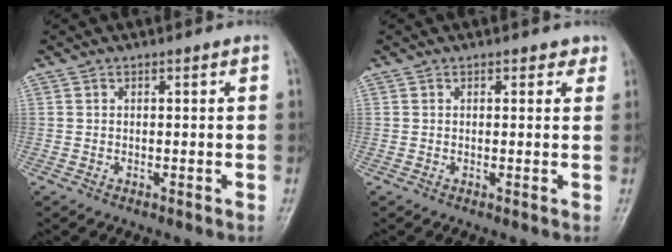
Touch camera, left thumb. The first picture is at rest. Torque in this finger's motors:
{"motor_torque": [-0.38, 0.15, -0.10, 0.20, 0.01]}